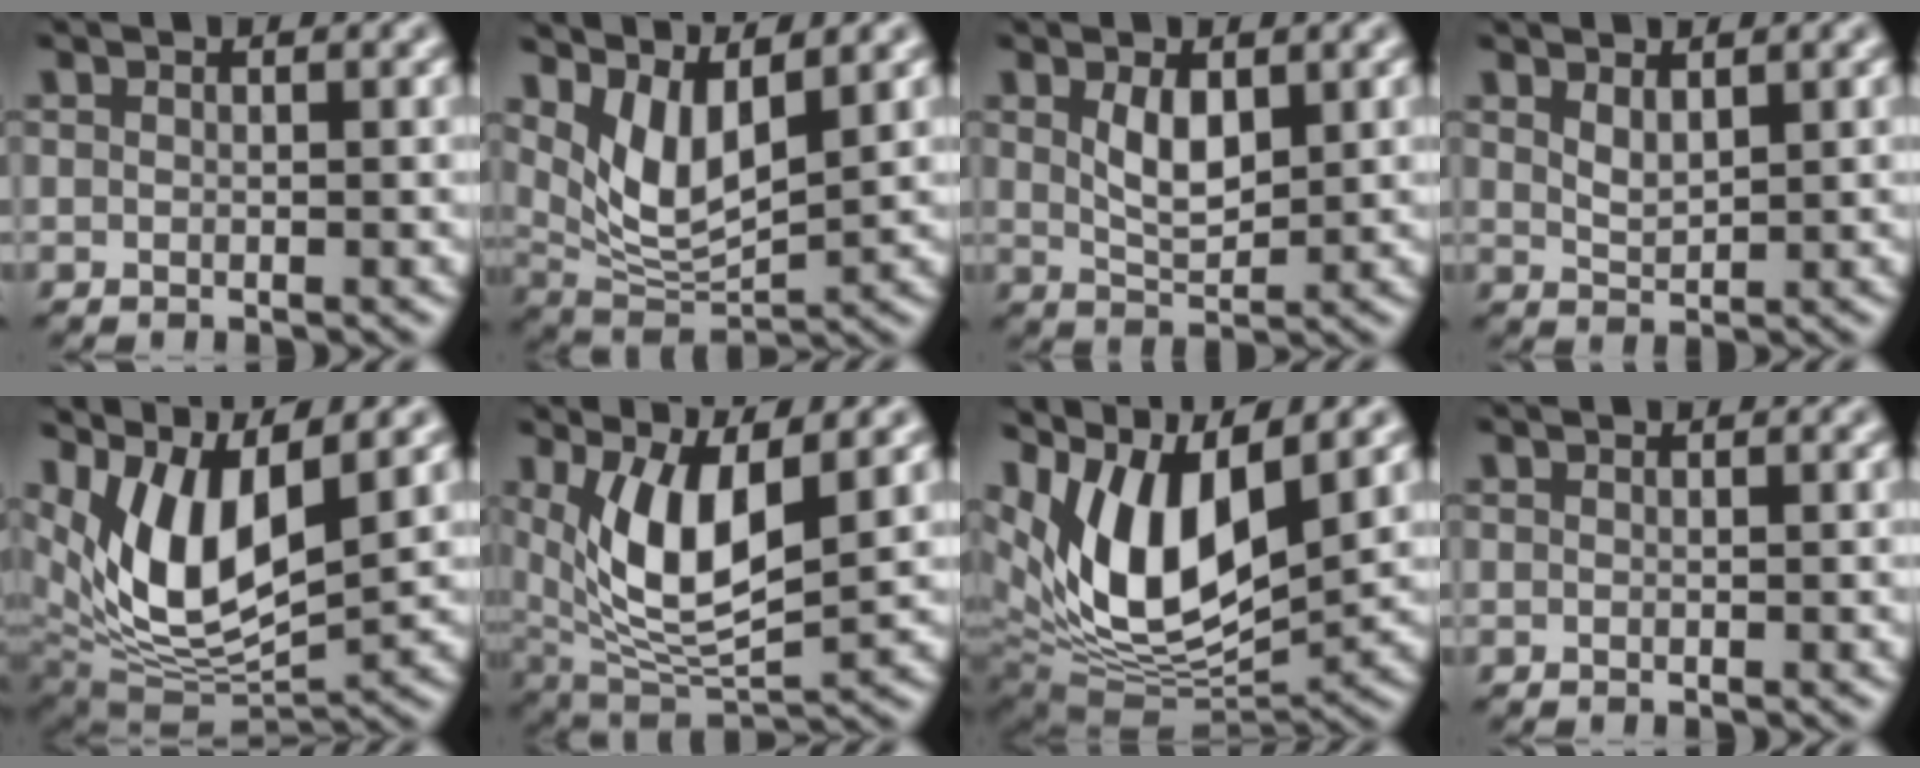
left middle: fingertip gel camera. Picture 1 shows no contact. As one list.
[{"total": 5.3, "force": [2.7, 2.2, 4.0], "torque": [-0.087, -0.017, 0.059]}, {"total": 2.9, "force": [1.1, 1.3, 2.4], "torque": [-0.052, -0.003, 0.025]}, {"total": 1.6, "force": [1.1, 0.6, 1.0], "torque": [-0.023, -0.004, 0.025]}, {"total": 9.5, "force": [4.1, 3.8, 7.7], "torque": [-0.161, -0.009, 0.083]}, {"total": 7.8, "force": [2.0, 3.2, 6.9], "torque": [-0.145, -0.018, 0.043]}, {"total": 12.3, "force": [5.2, 5.7, 9.6], "torque": [-0.189, 0.000, 0.100]}, {"total": 0.0}]